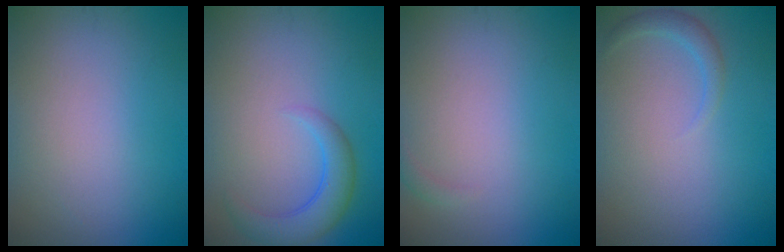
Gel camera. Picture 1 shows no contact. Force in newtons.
{"total": 3.7, "press": 3.7, "slide": 0.3}
{"total": 0.6, "press": 0.6, "slide": 0.2}
{"total": 1.5, "press": 1.5, "slide": 0.2}